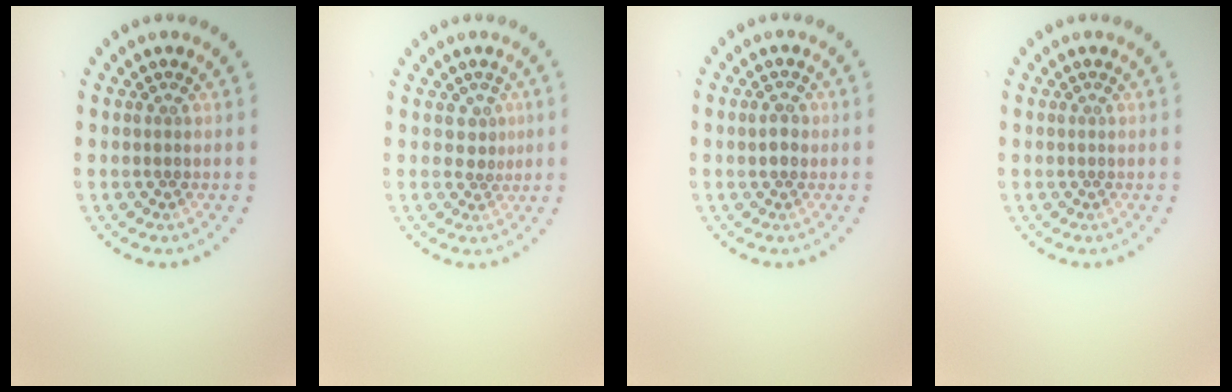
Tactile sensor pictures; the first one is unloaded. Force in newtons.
{"total": 1.5, "press": 1.0, "slide": 1.1}
{"total": 1.4, "press": 1.3, "slide": 0.2}
{"total": 0.0}